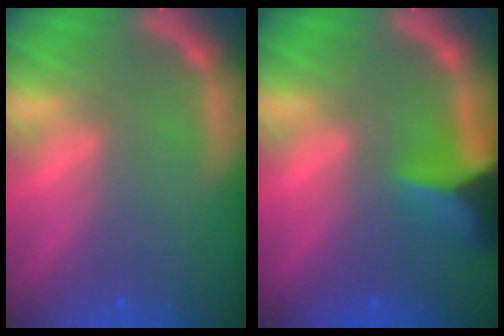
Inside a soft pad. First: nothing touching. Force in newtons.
{"total": 6.0}